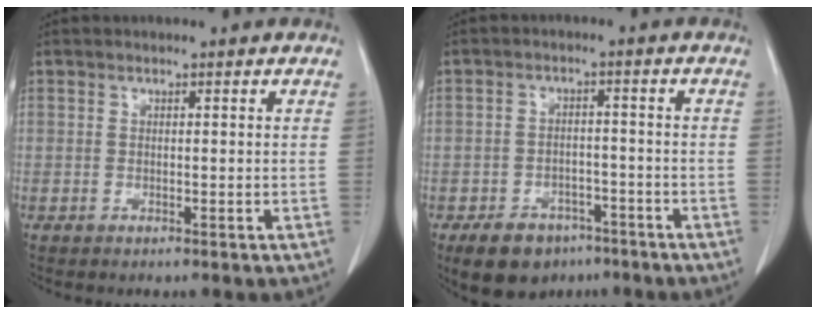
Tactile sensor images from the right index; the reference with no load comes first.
{"total": 9.6, "force": [-6.3, 6.1, 3.9], "torque": [-0.068, 0.007, -0.092]}